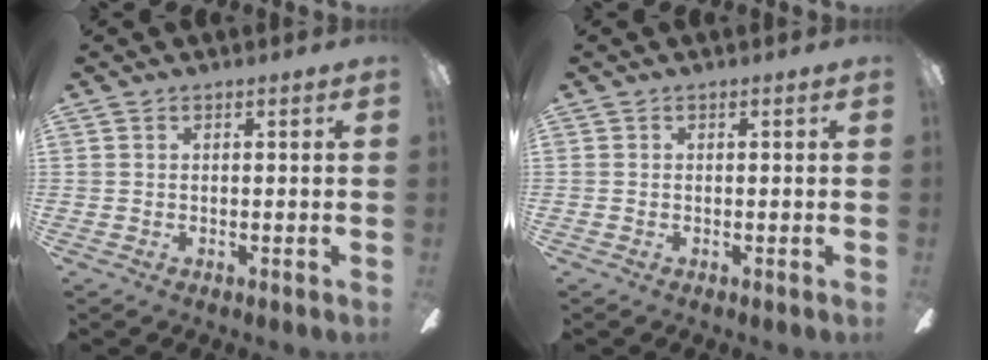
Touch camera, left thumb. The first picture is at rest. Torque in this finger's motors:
{"motor_torque": [0.02, -0.02, 0.03, -0.03, -0.01]}